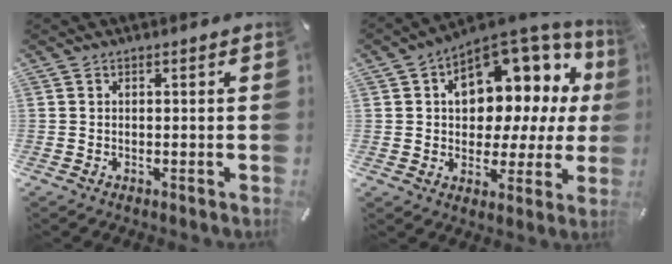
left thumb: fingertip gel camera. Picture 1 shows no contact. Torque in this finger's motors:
{"motor_torque": [2.50, 2.51, 1.51, -1.26, 0.36]}